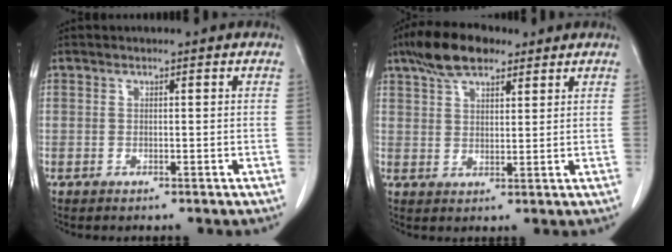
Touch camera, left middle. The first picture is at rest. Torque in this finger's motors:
{"motor_torque": [1.26, -0.88, 0.12, 0.04]}